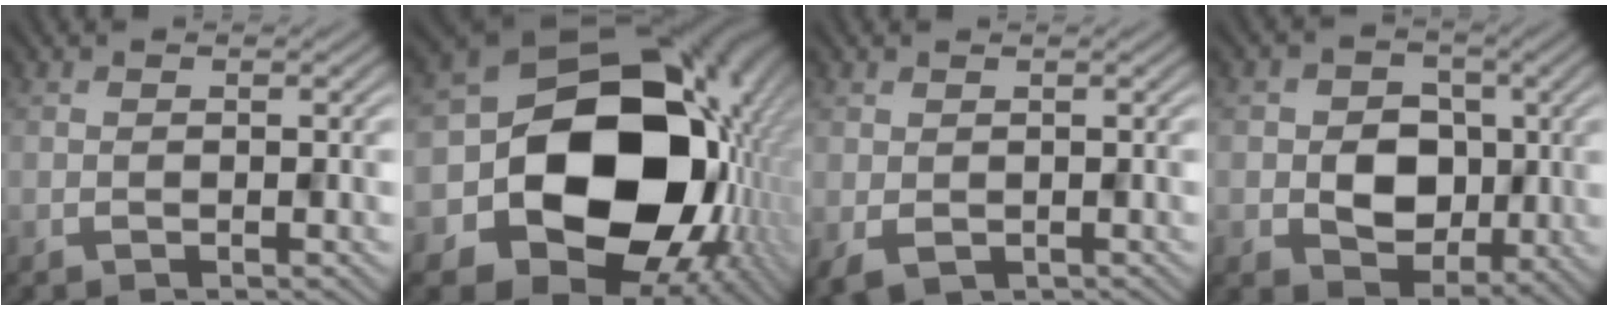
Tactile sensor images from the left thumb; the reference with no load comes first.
{"total": 21.4, "force": [-2.3, 17.6, 11.9], "torque": [-0.209, -0.048, -0.033]}
{"total": 2.9, "force": [-0.9, 2.0, 1.9], "torque": [-0.037, -0.010, -0.005]}
{"total": 6.1, "force": [-0.2, 5.4, 2.8], "torque": [-0.043, -0.008, -0.014]}